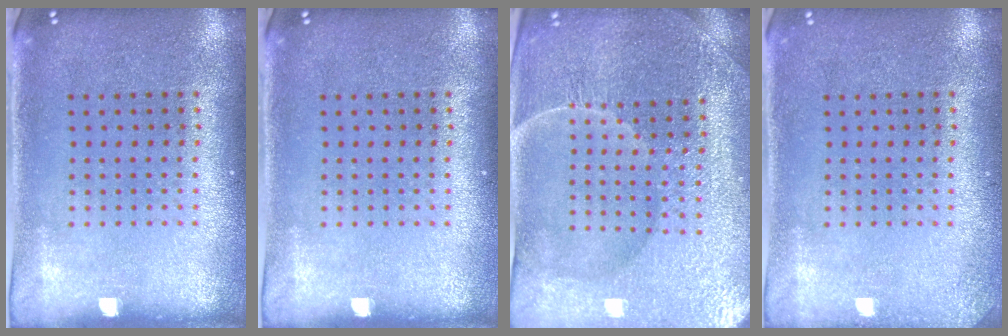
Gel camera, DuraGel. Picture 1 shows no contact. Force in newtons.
{"total": 0.0}
{"total": 5.1, "press": 4.9, "slide": 1.5}
{"total": 1.2, "press": 1.2, "slide": 0.1}